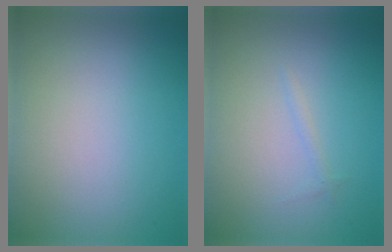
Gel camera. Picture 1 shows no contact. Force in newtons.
{"total": 0.5, "press": 0.5, "slide": 0.0}